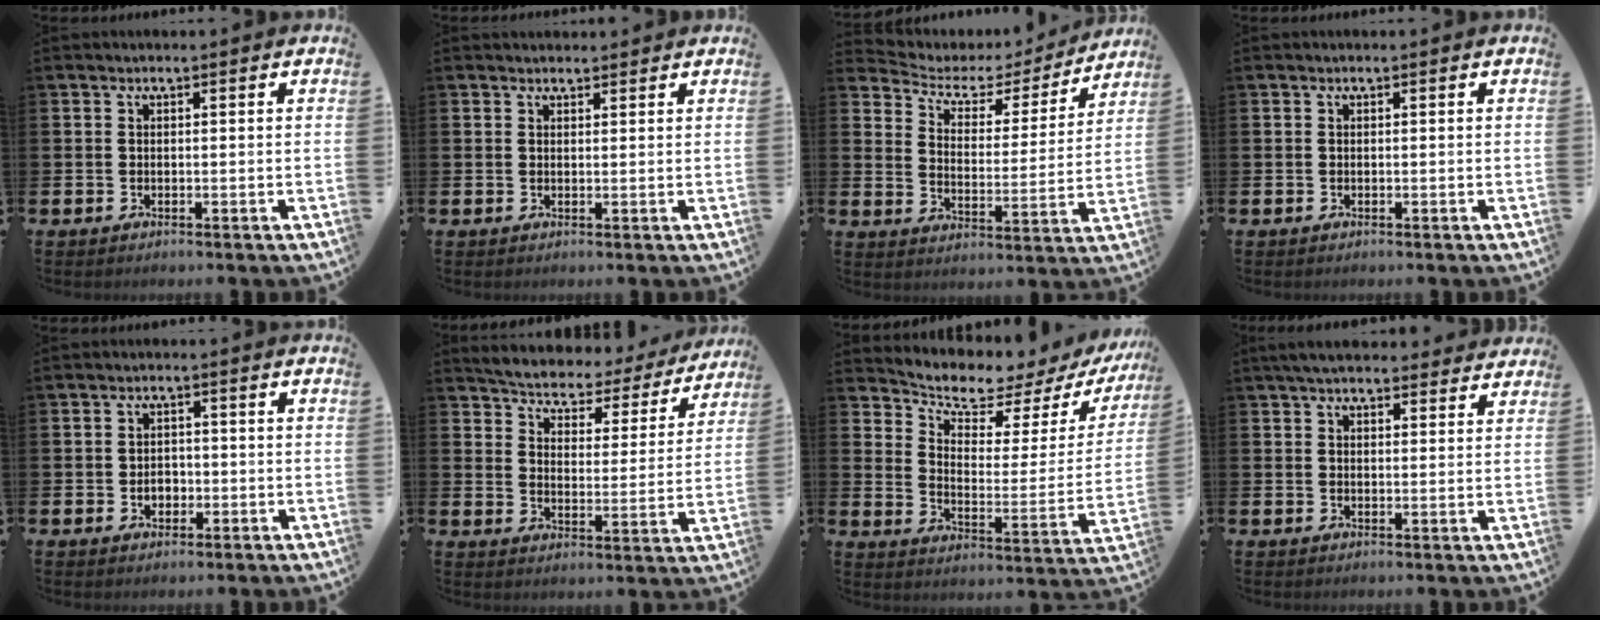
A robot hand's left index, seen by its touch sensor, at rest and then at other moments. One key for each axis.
{"total": 1.5, "fx": 1.4, "fy": 0.5, "fz": 0.0, "tx": 0.007, "ty": 0.000, "tz": 0.024}
{"total": 4.7, "fx": 4.0, "fy": 2.2, "fz": 0.9, "tx": -0.048, "ty": -0.030, "tz": 0.061}
{"total": 0.0}
{"total": 2.3, "fx": -0.6, "fy": 1.8, "fz": 1.3, "tx": -0.006, "ty": -0.005, "tz": -0.019}
{"total": 5.0, "fx": 4.9, "fy": 1.1, "fz": 0.4, "tx": -0.040, "ty": -0.043, "tz": 0.079}
{"total": 6.0, "fx": 5.5, "fy": 1.7, "fz": 1.7, "tx": -0.063, "ty": -0.047, "tz": 0.088}
{"total": 4.6, "fx": 4.3, "fy": 1.2, "fz": 1.3, "tx": -0.032, "ty": -0.011, "tz": 0.079}